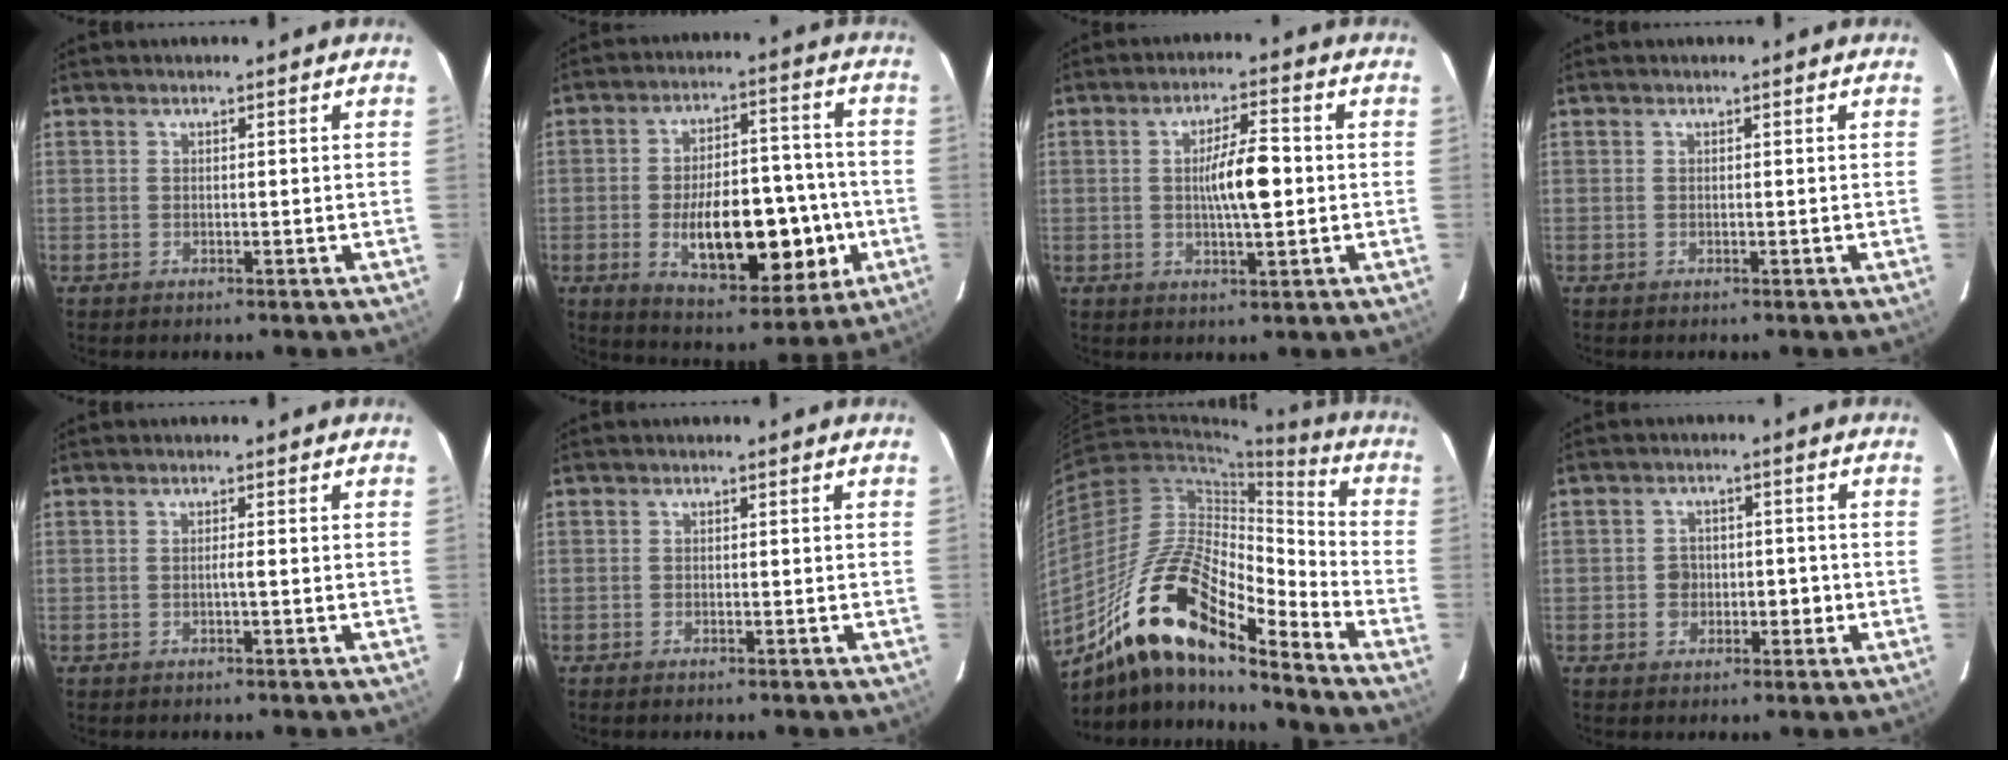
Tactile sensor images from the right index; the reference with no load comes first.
{"total": 16.8, "force": [-3.9, 7.2, 14.6], "torque": [-0.222, 0.015, -0.047]}
{"total": 7.0, "force": [-0.1, 1.2, 6.9], "torque": [-0.121, 0.006, -0.001]}
{"total": 0.0}
{"total": 0.7, "force": [-0.2, -0.1, 0.7], "torque": [-0.010, 0.001, -0.005]}
{"total": 0.8, "force": [-0.7, 0.1, 0.5], "torque": [-0.013, -0.003, -0.008]}
{"total": 17.9, "force": [-11.7, 4.8, 12.7], "torque": [-0.231, 0.028, -0.202]}
{"total": 4.3, "force": [-0.9, 3.2, 2.6], "torque": [-0.035, 0.015, -0.010]}